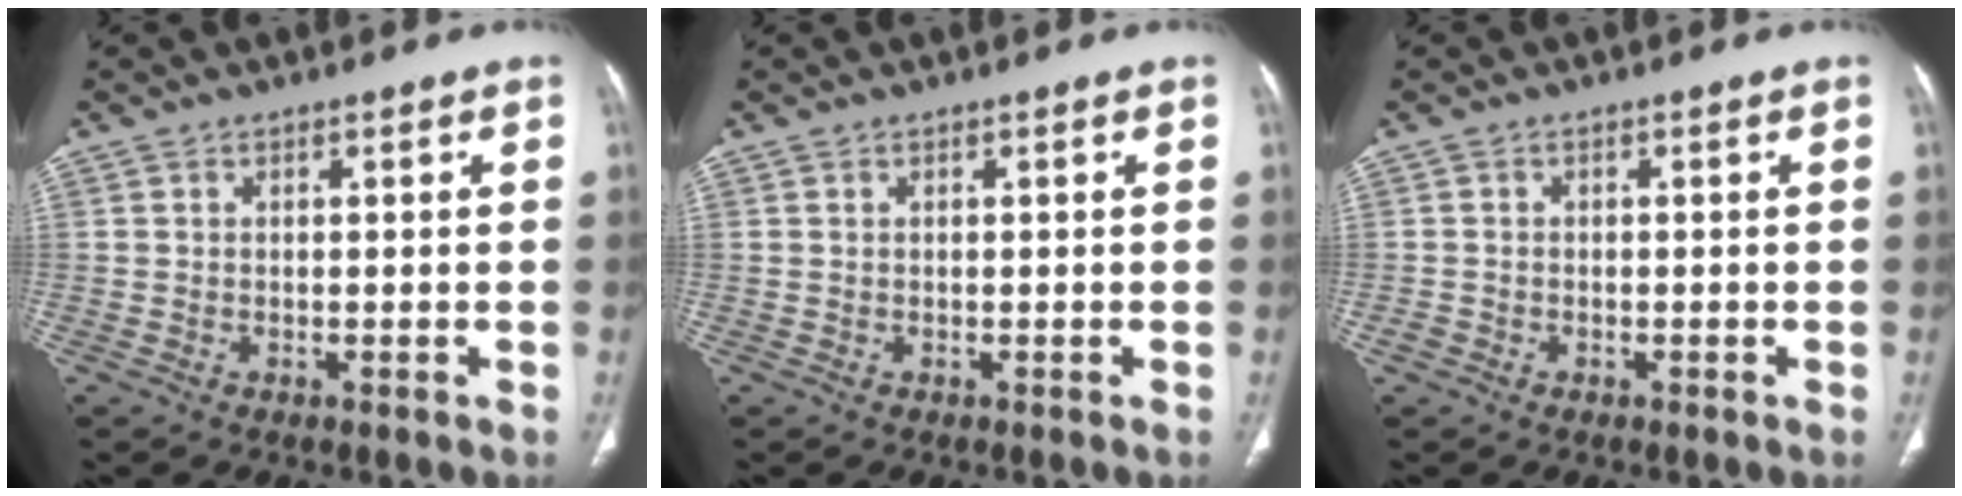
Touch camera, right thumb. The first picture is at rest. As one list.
[{"total": 0.0}, {"total": 1.3, "force": [-0.7, 1.0, 0.2], "torque": [-0.003, 0.004, -0.017]}]